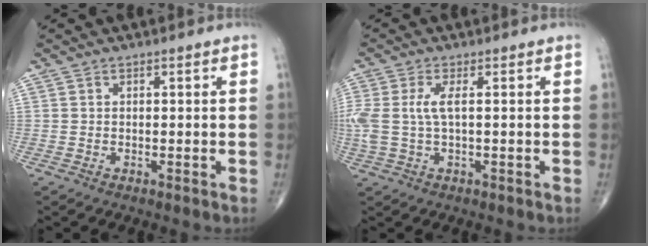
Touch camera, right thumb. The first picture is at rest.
{"total": 5.5, "force": [0.7, 1.9, 5.2], "torque": [-0.152, 0.011, 0.015]}